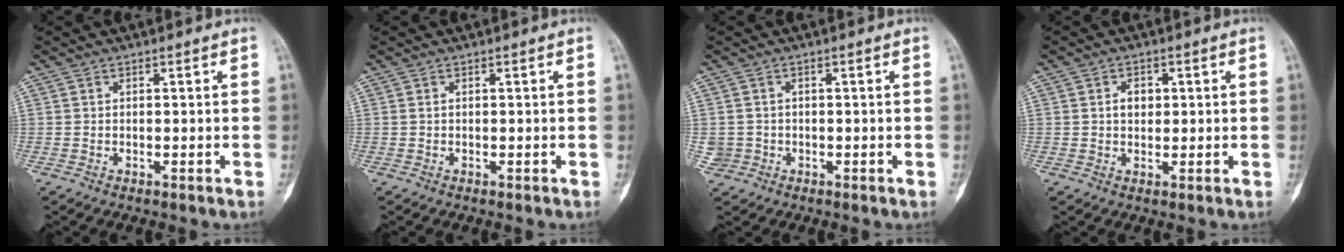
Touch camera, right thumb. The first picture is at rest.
{"total": 0.0}
{"total": 2.3, "force": [-0.5, 2.2, 0.0], "torque": [0.012, 0.007, -0.010]}
{"total": 2.9, "force": [0.5, 2.2, 1.8], "torque": [-0.012, 0.002, 0.006]}